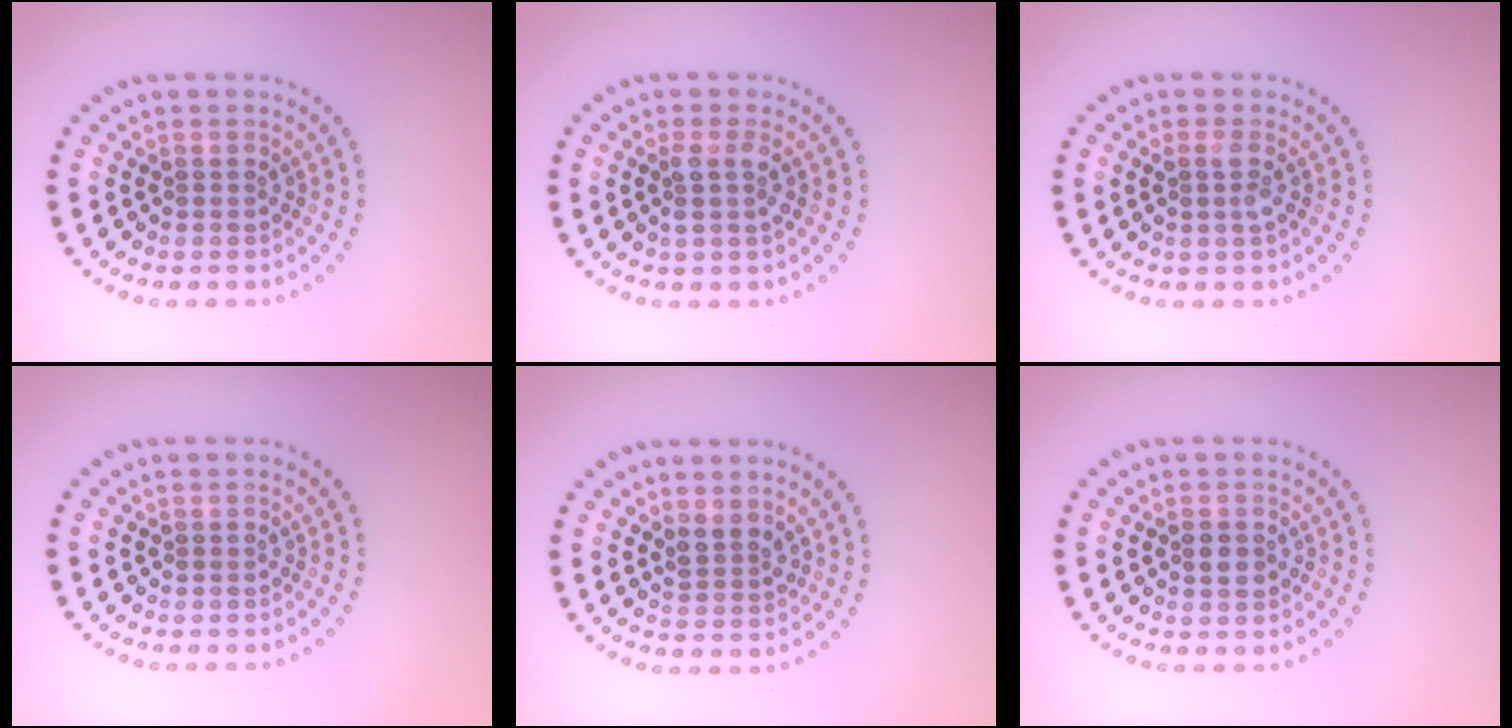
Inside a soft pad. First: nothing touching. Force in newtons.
{"total": 1.7, "press": 1.5, "slide": 0.7}
{"total": 1.2, "press": 1.1, "slide": 0.5}
{"total": 0.0}
{"total": 2.0, "press": 1.6, "slide": 1.2}
{"total": 1.3, "press": 1.3, "slide": 0.1}